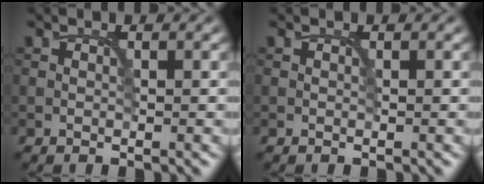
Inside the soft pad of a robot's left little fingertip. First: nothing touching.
{"total": 0.0}